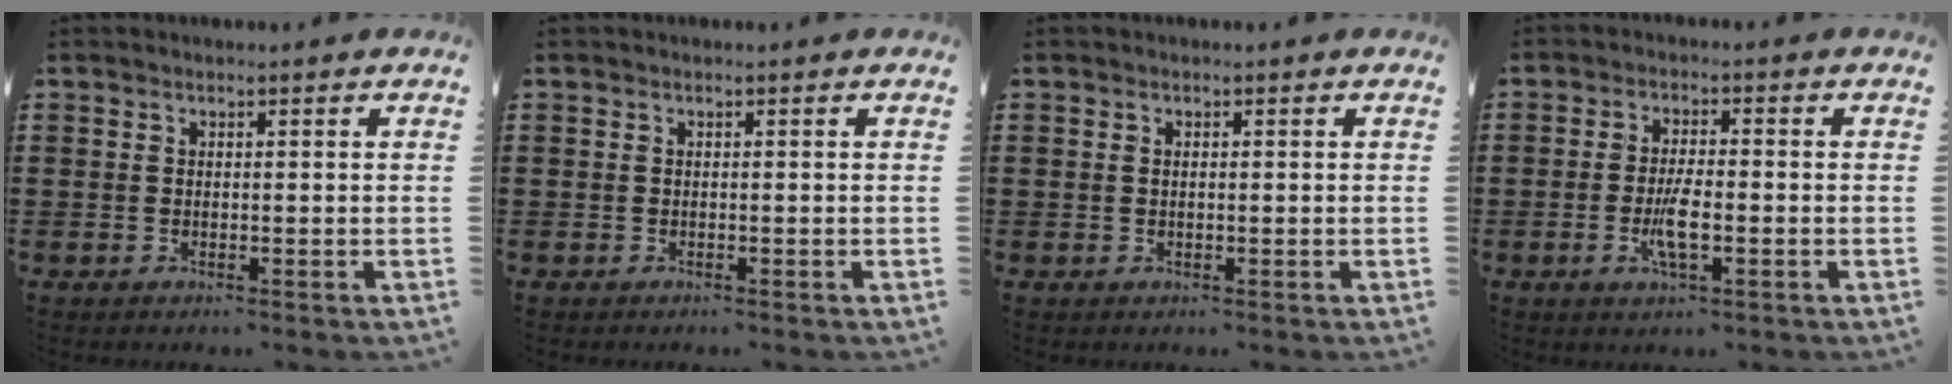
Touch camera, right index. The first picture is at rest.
{"total": 0.0}
{"total": 0.6, "force": [0.0, 0.2, 0.5], "torque": [-0.012, -0.001, 0.000]}
{"total": 5.1, "force": [-1.5, 1.1, 4.7], "torque": [-0.101, -0.009, -0.031]}